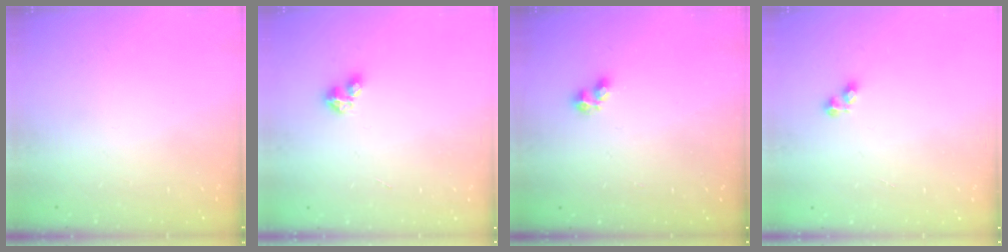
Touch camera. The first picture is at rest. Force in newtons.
{"total": 2.8, "press": 2.8, "slide": 0.2}
{"total": 1.8, "press": 1.7, "slide": 0.5}
{"total": 2.4, "press": 2.4, "slide": 0.3}